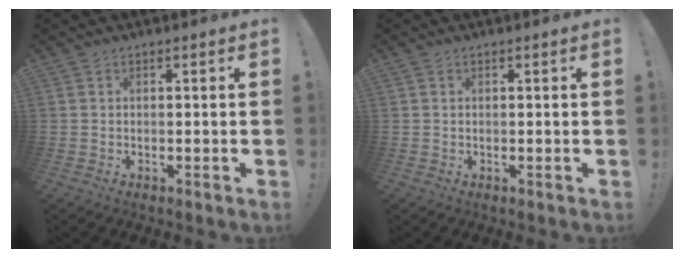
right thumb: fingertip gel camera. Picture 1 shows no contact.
{"total": 0.0}